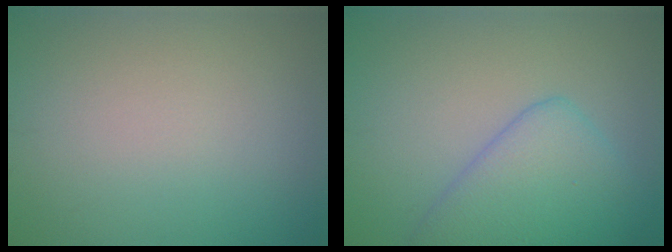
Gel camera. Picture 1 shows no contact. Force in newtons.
{"total": 5.4, "press": 5.4, "slide": 0.3}